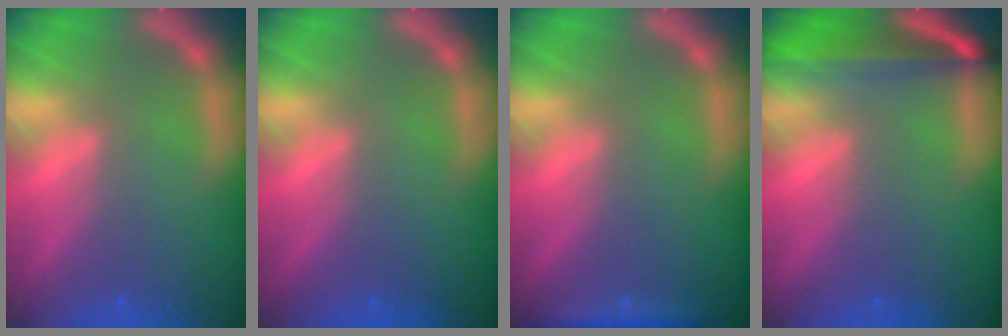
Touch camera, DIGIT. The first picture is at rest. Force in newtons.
{"total": 0.0}
{"total": 1.9}
{"total": 6.5}